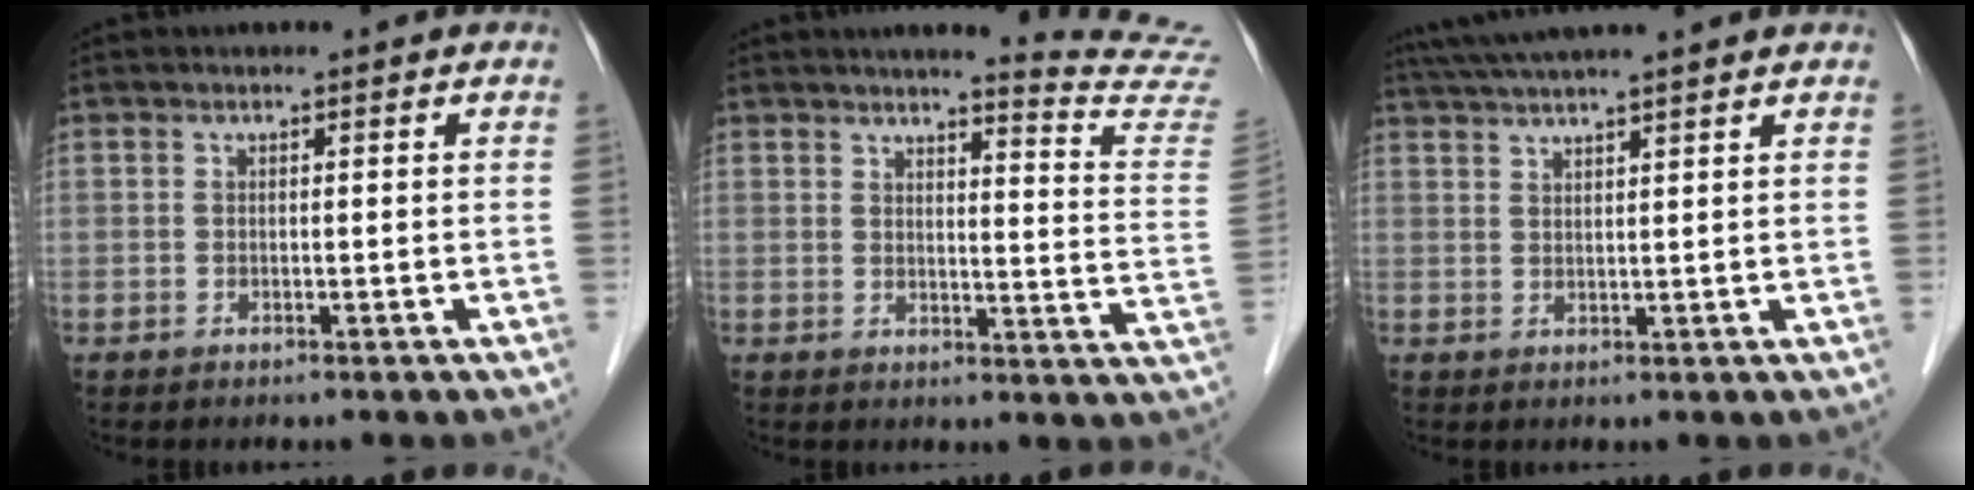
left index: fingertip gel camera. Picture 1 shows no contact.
{"total": 14.6, "force": [14.2, -1.7, 3.0], "torque": [-0.033, -0.125, 0.139]}
{"total": 9.3, "force": [7.9, -0.8, 4.7], "torque": [-0.082, 0.041, 0.115]}